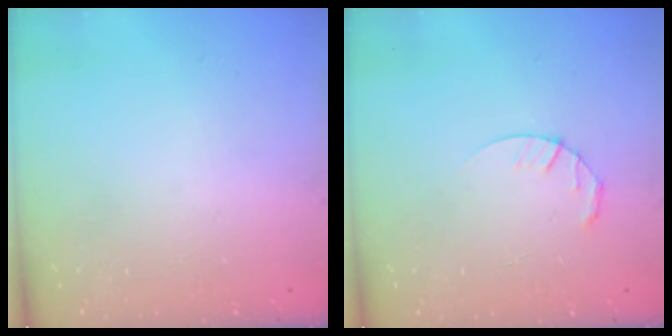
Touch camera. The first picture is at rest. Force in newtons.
{"total": 3.9, "press": 3.9, "slide": 0.5}